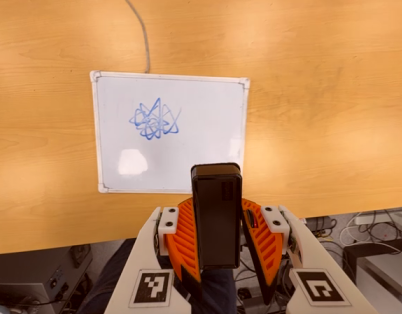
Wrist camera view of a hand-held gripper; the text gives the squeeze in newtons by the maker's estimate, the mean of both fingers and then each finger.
{"total": 6.0, "left": 5.6, "right": 6.3}